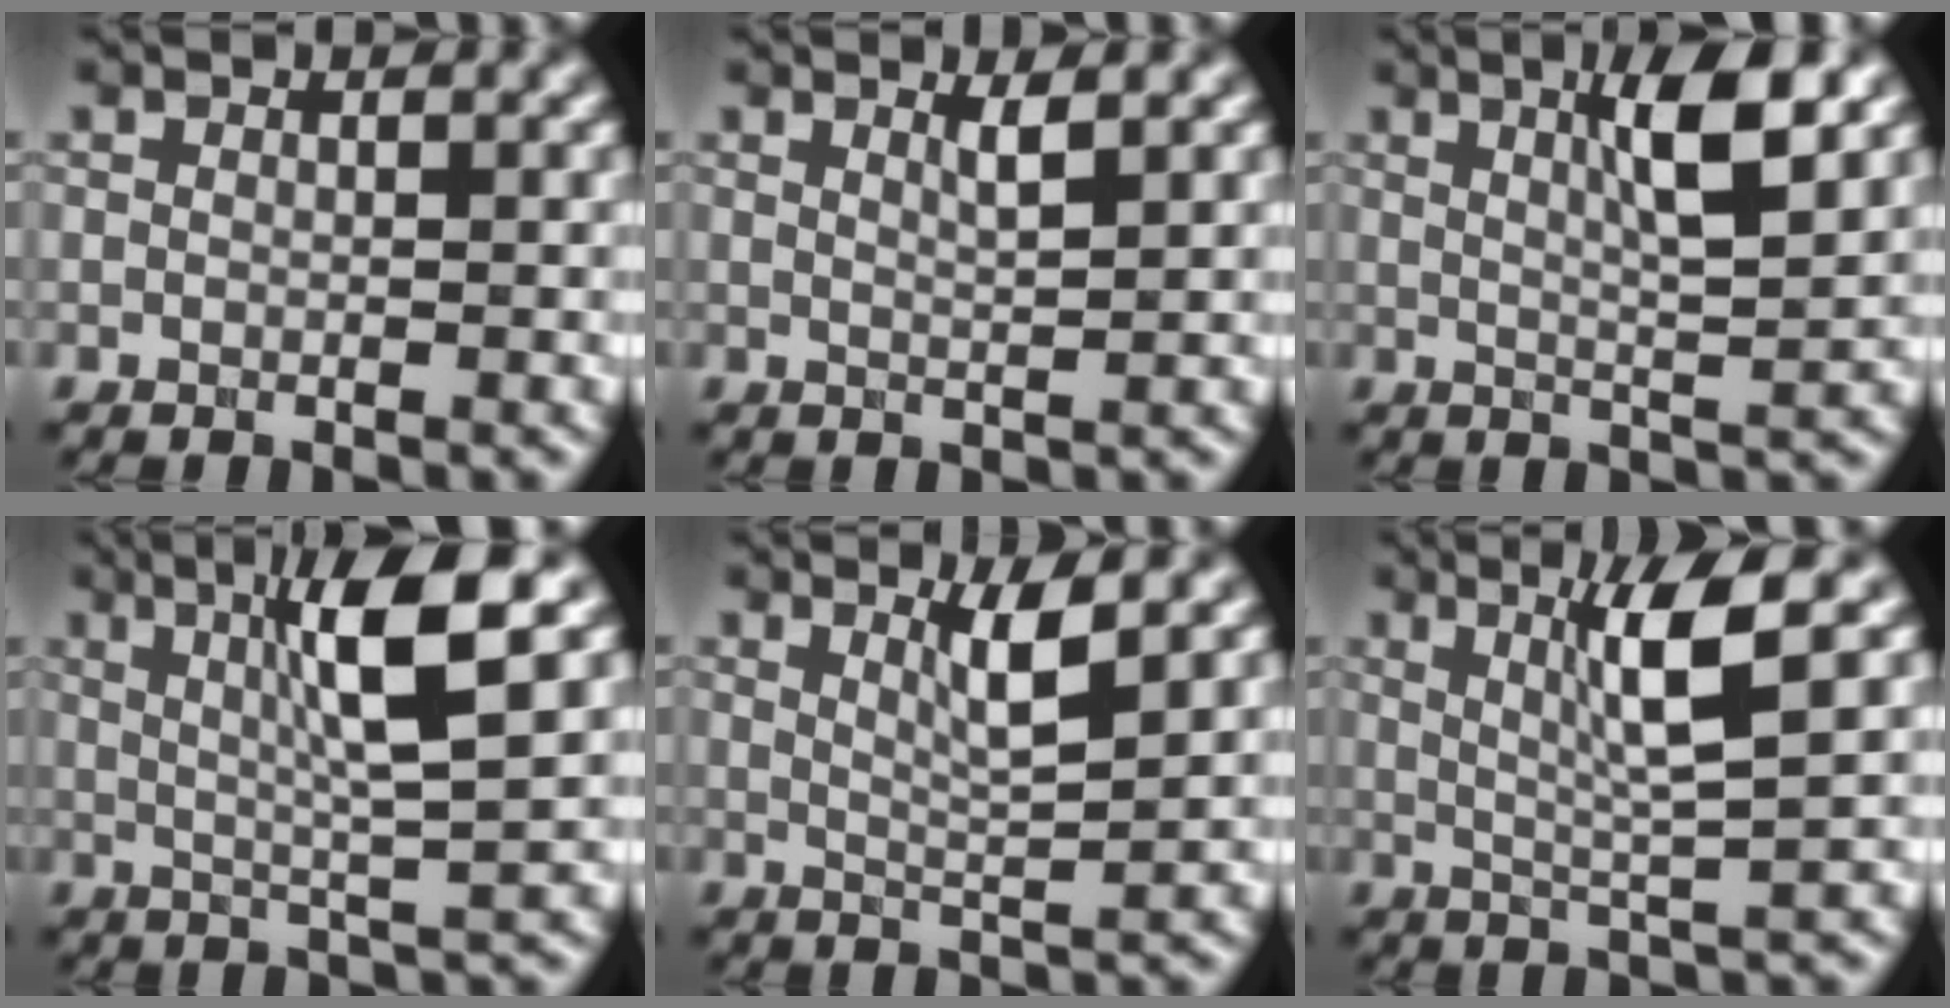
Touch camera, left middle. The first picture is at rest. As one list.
[{"total": 1.6, "force": [0.9, 0.4, 1.3], "torque": [-0.014, 0.002, 0.010]}, {"total": 5.6, "force": [2.3, 1.0, 5.0], "torque": [-0.077, 0.001, 0.036]}, {"total": 7.3, "force": [2.2, 0.9, 6.9], "torque": [-0.115, 0.006, 0.037]}, {"total": 3.3, "force": [1.6, 0.5, 2.8], "torque": [-0.042, -0.004, 0.030]}, {"total": 5.4, "force": [1.8, 0.4, 5.0], "torque": [-0.092, -0.001, 0.036]}]